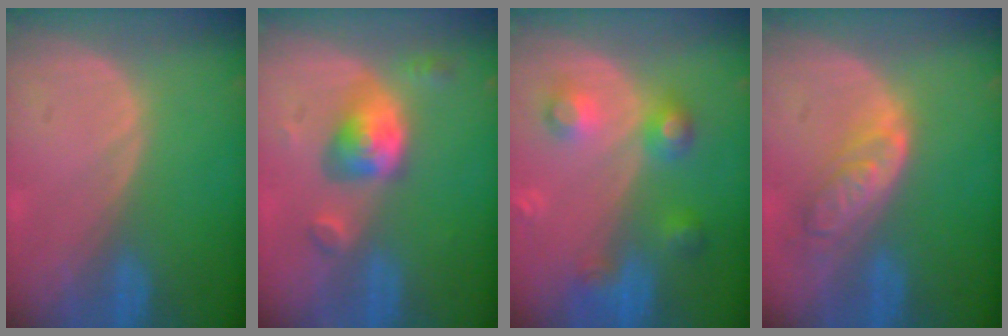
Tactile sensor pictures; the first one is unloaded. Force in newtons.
{"total": 5.6, "press": 5.4, "slide": 1.8}
{"total": 6.1, "press": 6.1, "slide": 0.4}
{"total": 6.2, "press": 5.5, "slide": 2.8}